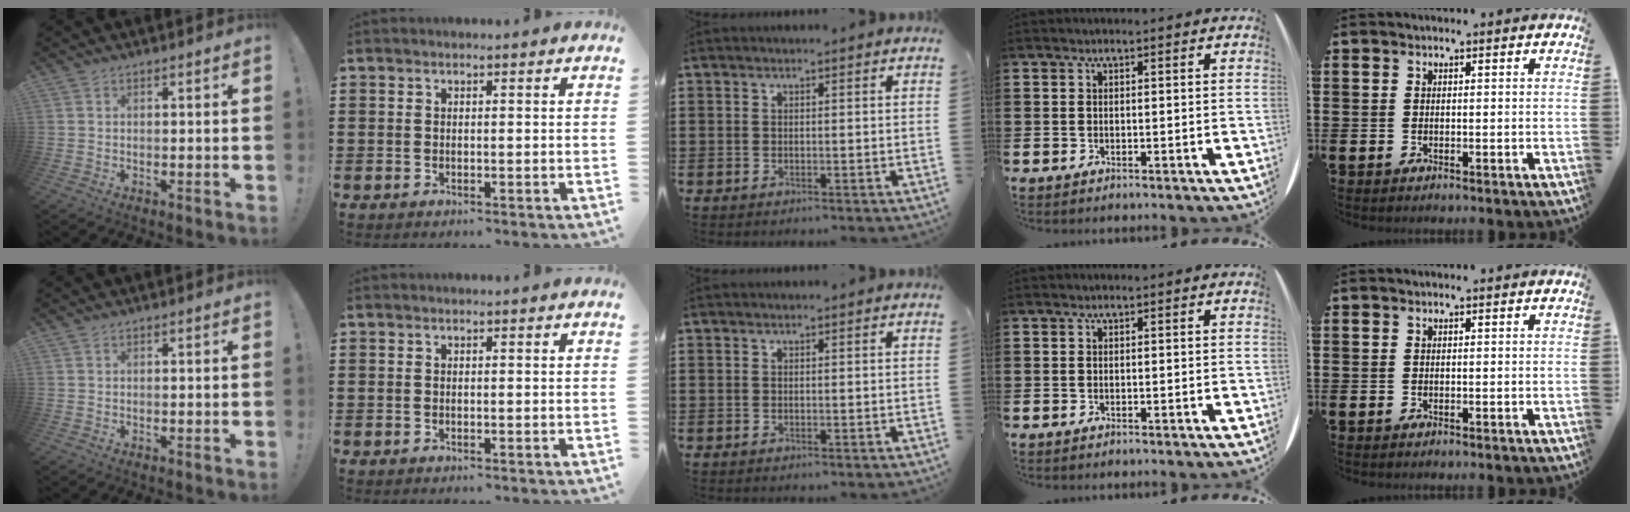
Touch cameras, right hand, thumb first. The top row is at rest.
{}